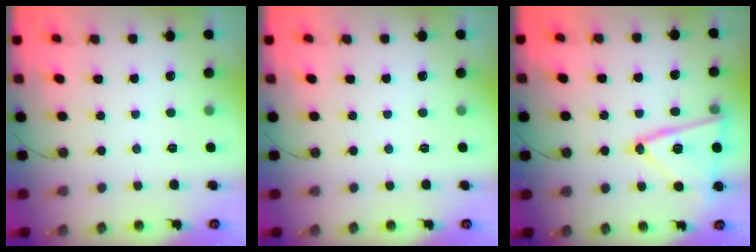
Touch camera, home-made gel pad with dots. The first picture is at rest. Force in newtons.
{"total": 0.0}
{"total": 16.6, "press": 16.6, "slide": 0.7}